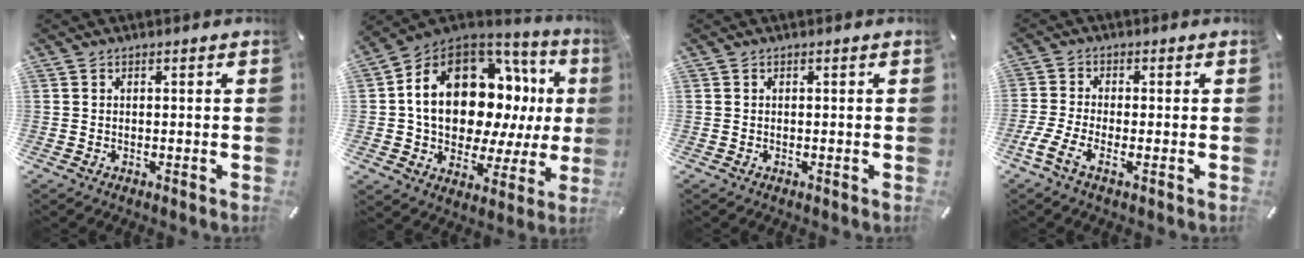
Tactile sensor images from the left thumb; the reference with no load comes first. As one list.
[{"total": 19.5, "force": [5.5, 12.5, 13.9], "torque": [-0.236, -0.045, 0.097]}, {"total": 0.0}, {"total": 4.8, "force": [-2.0, 2.1, 3.9], "torque": [-0.098, -0.008, -0.042]}]